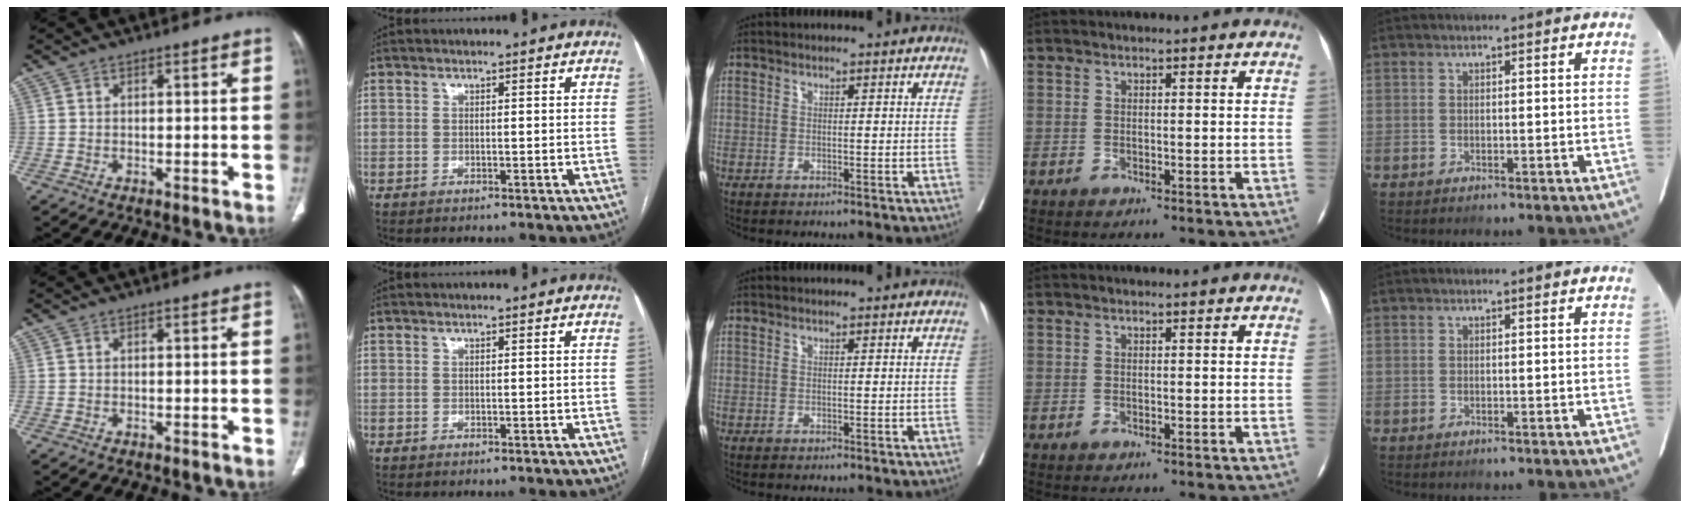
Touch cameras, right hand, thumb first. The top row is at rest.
{}